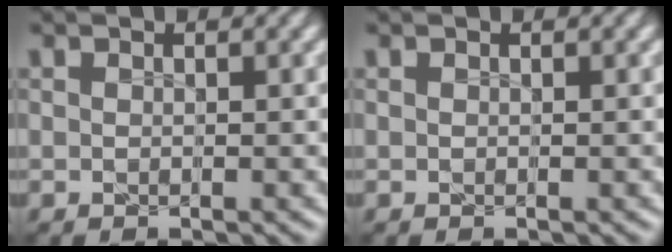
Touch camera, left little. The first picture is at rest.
{"total": 0.0}